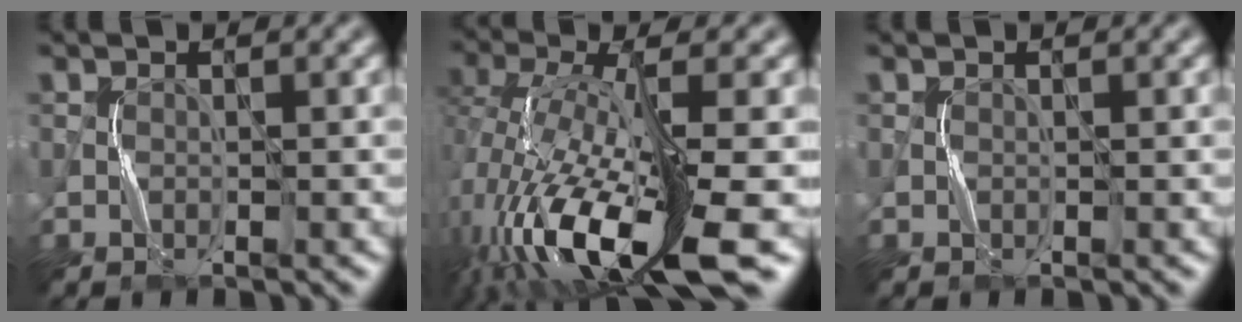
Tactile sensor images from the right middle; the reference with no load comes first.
{"total": 13.0, "force": [-5.3, 4.0, 11.2], "torque": [-0.235, -0.010, -0.089]}
{"total": 0.0}